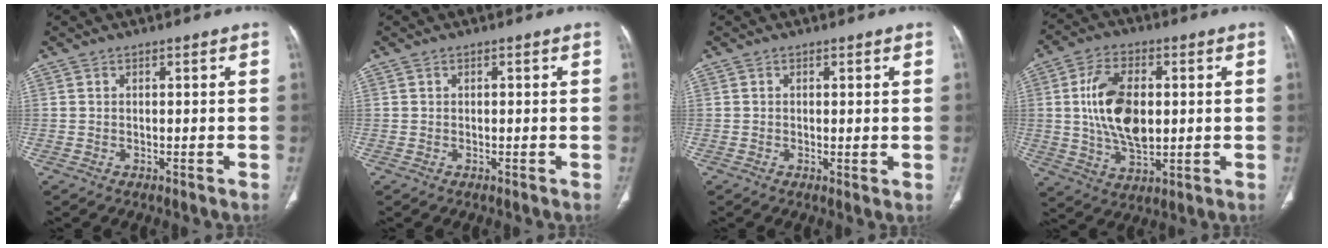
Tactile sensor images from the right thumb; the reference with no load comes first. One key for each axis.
{"total": 0.0}
{"total": 1.1, "fx": 0.1, "fy": 0.3, "fz": 1.1, "tx": -0.023, "ty": -0.007, "tz": 0.000}
{"total": 14.0, "fx": 1.4, "fy": 8.0, "fz": 11.5, "tx": -0.201, "ty": -0.003, "tz": 0.030}